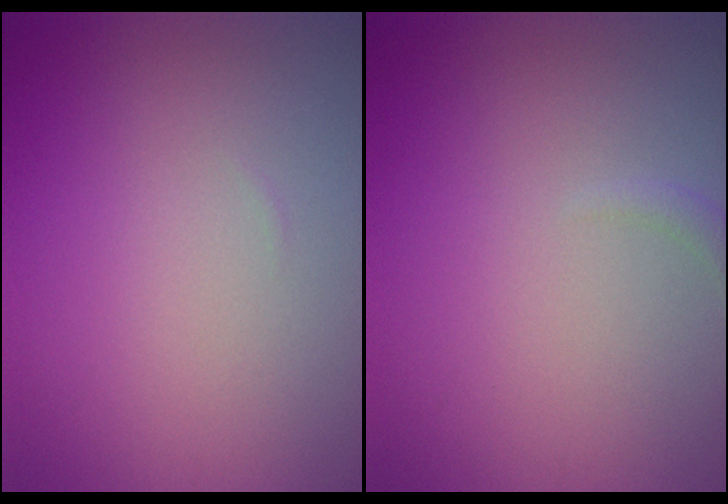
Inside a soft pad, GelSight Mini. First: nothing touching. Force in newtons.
{"total": 0.8, "press": 0.7, "slide": 0.1}